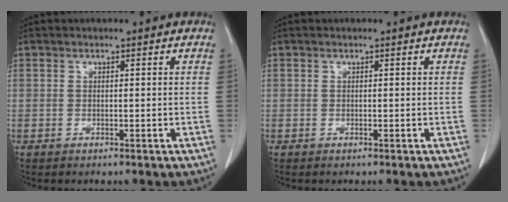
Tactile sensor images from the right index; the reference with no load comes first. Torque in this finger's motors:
{"motor_torque": [0.00, 0.00, 0.04, 0.00]}